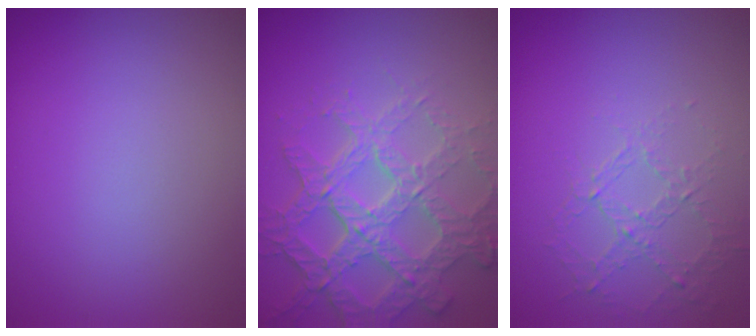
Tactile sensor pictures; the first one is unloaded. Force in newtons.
{"total": 6.7, "press": 5.2, "slide": 4.2}
{"total": 1.4, "press": 0.8, "slide": 1.2}